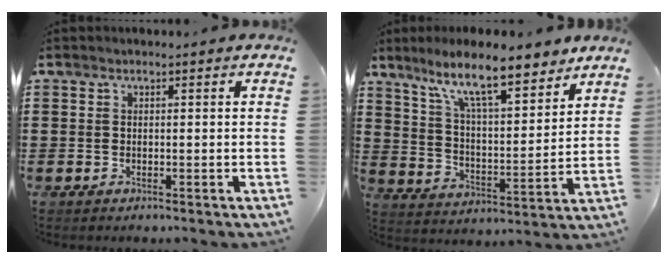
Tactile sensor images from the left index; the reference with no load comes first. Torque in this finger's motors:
{"motor_torque": [0.91, 0.82, 1.05, 0.21]}